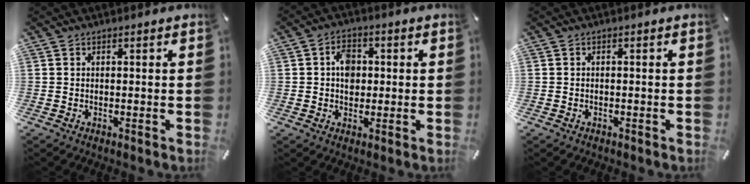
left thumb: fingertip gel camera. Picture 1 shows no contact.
{"total": 5.8, "force": [0.4, 4.6, 3.5], "torque": [-0.046, 0.002, 0.003]}
{"total": 0.9, "force": [-0.5, 0.7, 0.4], "torque": [-0.007, 0.002, -0.012]}